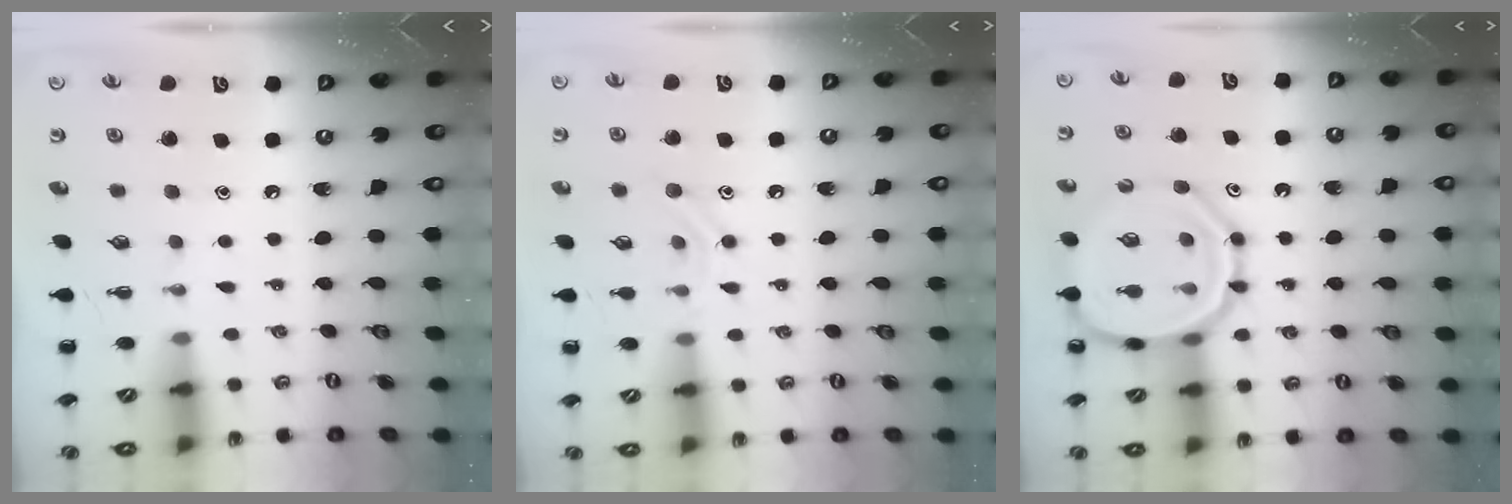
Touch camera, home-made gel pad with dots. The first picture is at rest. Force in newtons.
{"total": 9.3, "press": 9.2, "slide": 1.4}
{"total": 15.5, "press": 15.2, "slide": 2.8}